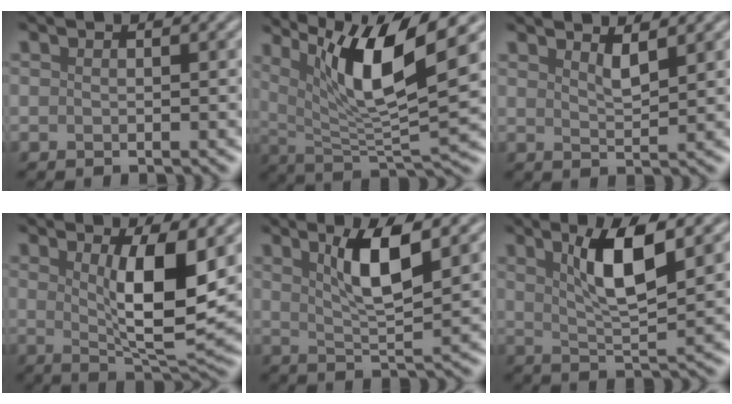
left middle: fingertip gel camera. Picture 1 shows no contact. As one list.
[{"total": 10.3, "force": [4.9, 2.2, 8.8], "torque": [-0.143, -0.003, 0.092]}, {"total": 1.7, "force": [1.4, 0.2, 1.0], "torque": [-0.021, -0.001, 0.026]}, {"total": 7.1, "force": [1.4, 1.8, 6.7], "torque": [-0.110, -0.012, 0.029]}, {"total": 5.1, "force": [2.2, 0.9, 4.5], "torque": [-0.083, 0.000, 0.041]}, {"total": 5.9, "force": [2.3, 1.2, 5.2], "torque": [-0.093, 0.001, 0.043]}]